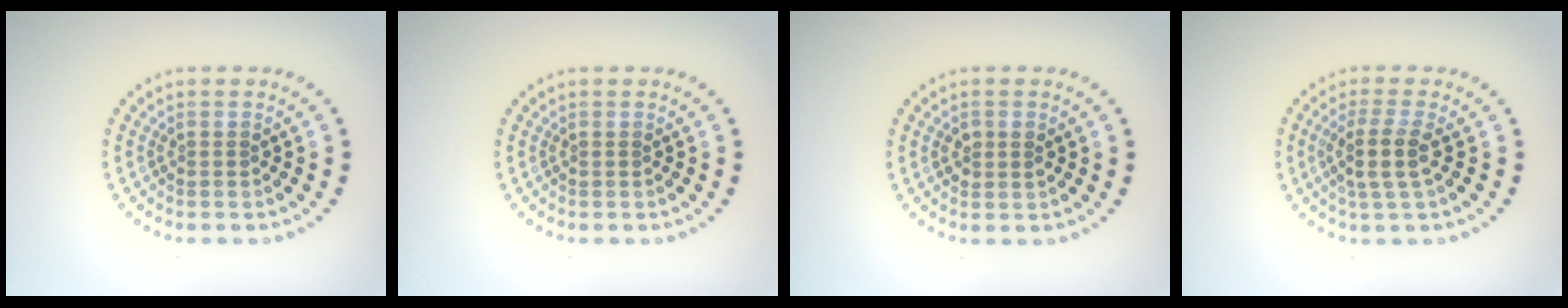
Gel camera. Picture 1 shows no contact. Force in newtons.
{"total": 0.0}
{"total": 1.4, "press": 1.3, "slide": 0.2}
{"total": 2.8, "press": 2.3, "slide": 1.6}